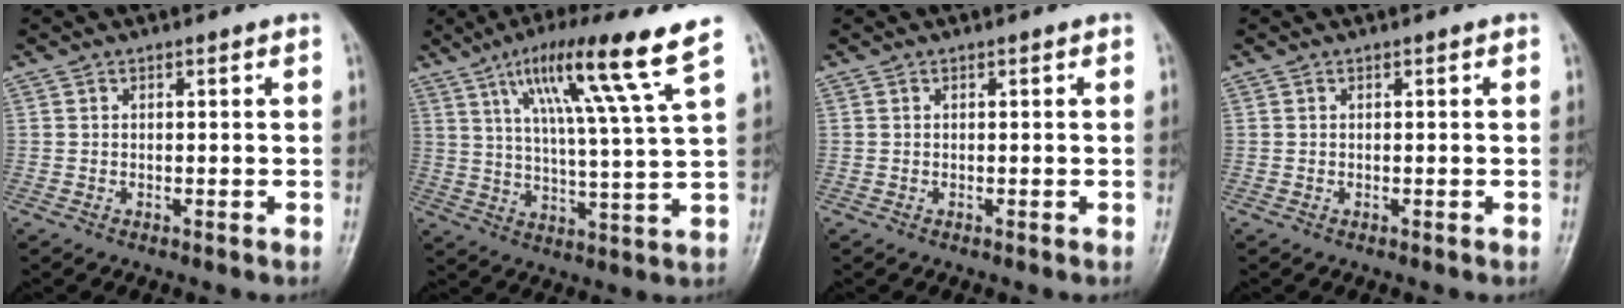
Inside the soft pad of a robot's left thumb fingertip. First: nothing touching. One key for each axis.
{"total": 15.9, "fx": 8.8, "fy": 0.1, "fz": 13.2, "tx": -0.219, "ty": -0.033, "tz": 0.142}
{"total": 0.0}
{"total": 0.0}